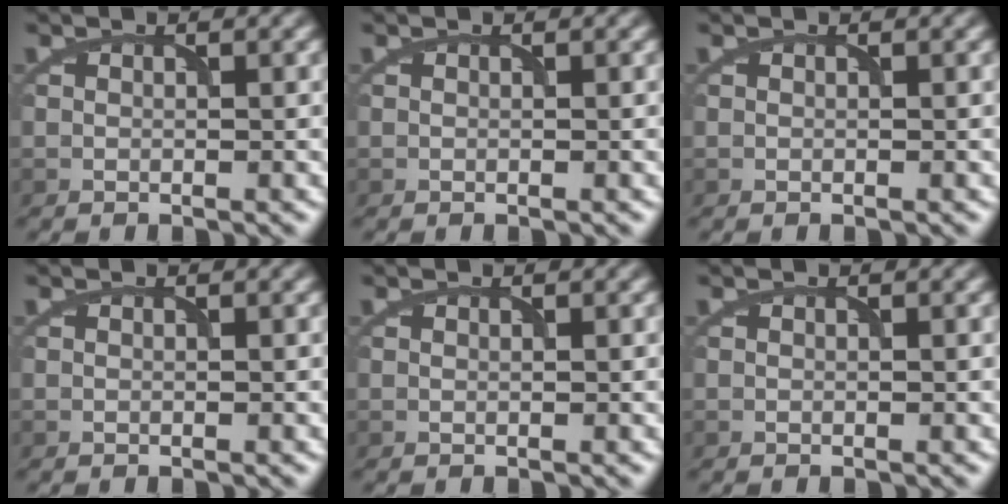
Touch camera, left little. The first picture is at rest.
{"total": 0.0}
{"total": 0.0}
{"total": 0.0}
{"total": 0.0}
{"total": 0.0}